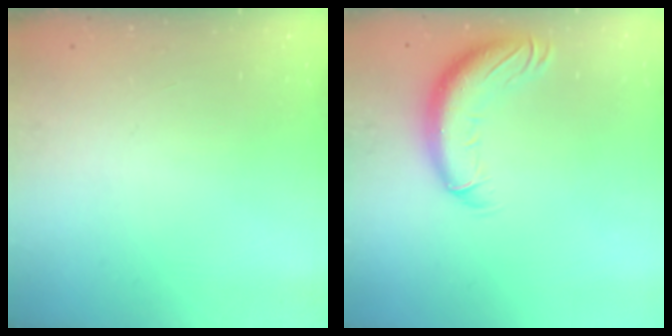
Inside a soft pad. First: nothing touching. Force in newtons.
{"total": 11.5, "press": 11.2, "slide": 2.9}